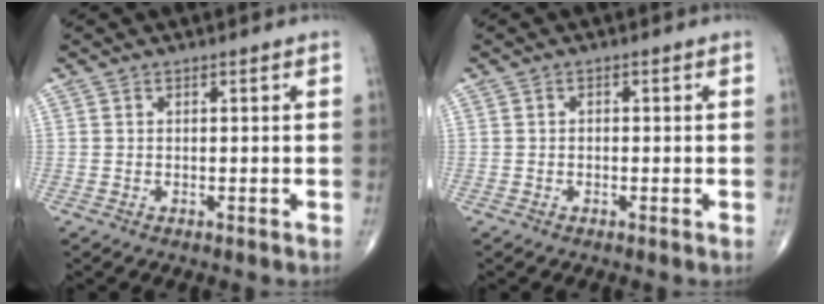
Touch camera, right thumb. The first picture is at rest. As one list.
[{"total": 0.7, "force": [-0.1, 0.5, 0.4], "torque": [-0.003, 0.004, -0.005]}]